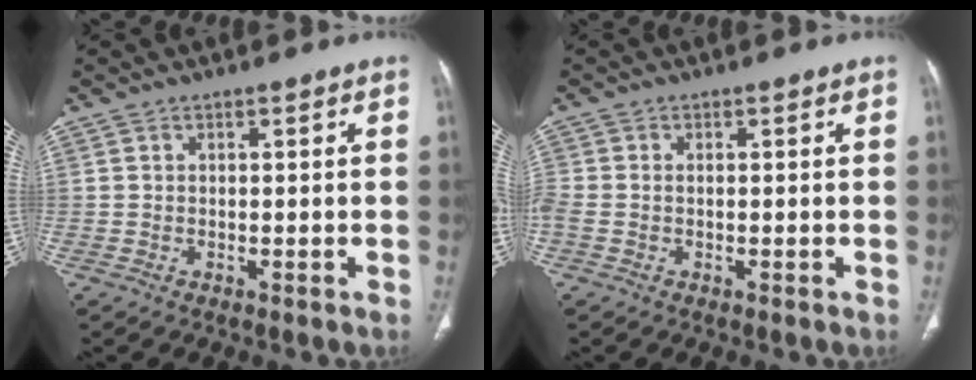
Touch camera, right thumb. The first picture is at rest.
{"total": 2.3, "force": [-0.3, 1.3, 1.8], "torque": [-0.058, 0.005, -0.006]}